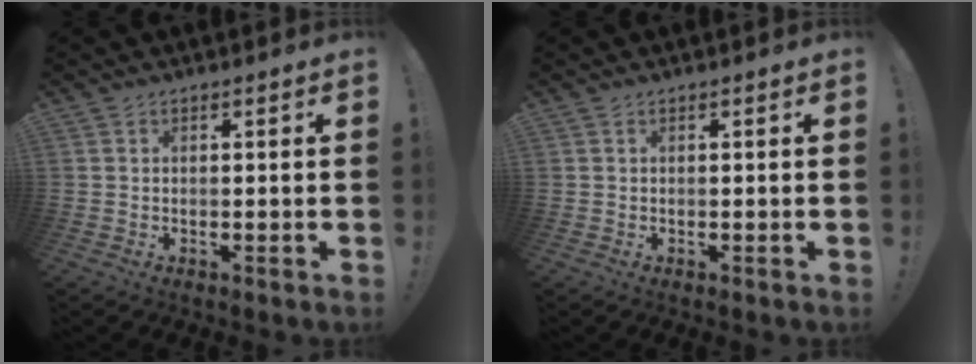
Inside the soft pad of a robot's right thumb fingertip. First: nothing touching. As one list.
[{"total": 0.0}]